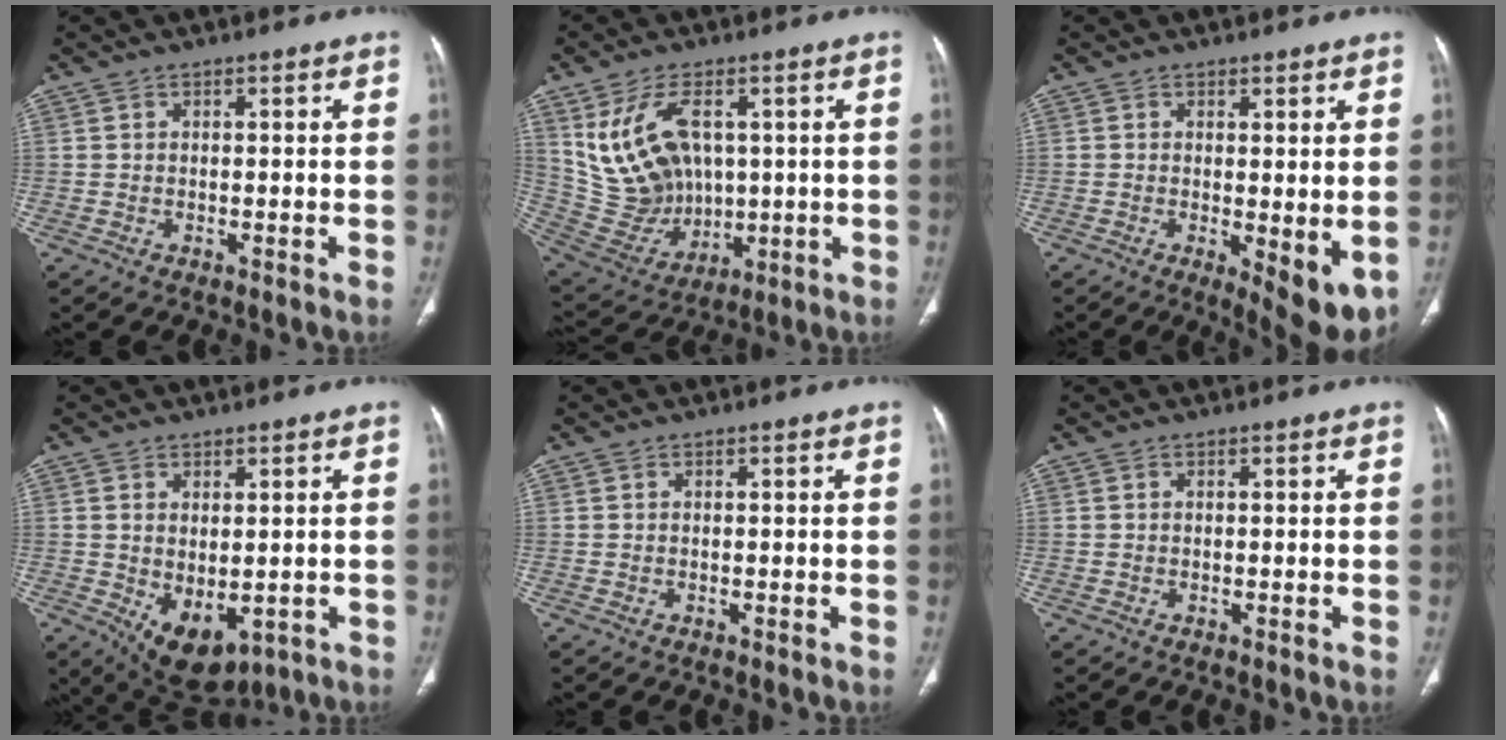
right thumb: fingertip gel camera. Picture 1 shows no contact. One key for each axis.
{"total": 15.1, "fx": 4.3, "fy": 10.0, "fz": 10.5, "tx": -0.184, "ty": -0.012, "tz": 0.107}
{"total": 7.8, "fx": -1.2, "fy": 2.7, "fz": 7.2, "tx": -0.098, "ty": -0.024, "tz": -0.012}
{"total": 8.7, "fx": -1.7, "fy": 5.0, "fz": 6.9, "tx": -0.096, "ty": -0.007, "tz": 0.000}
{"total": 0.0}
{"total": 0.0}